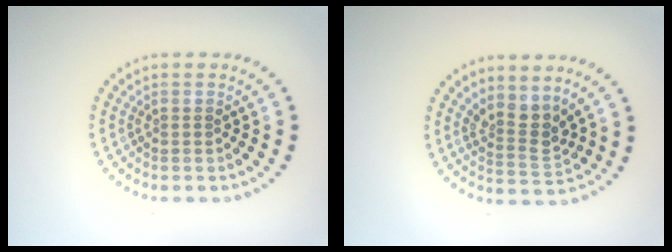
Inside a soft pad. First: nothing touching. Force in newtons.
{"total": 2.8, "press": 2.0, "slide": 1.9}